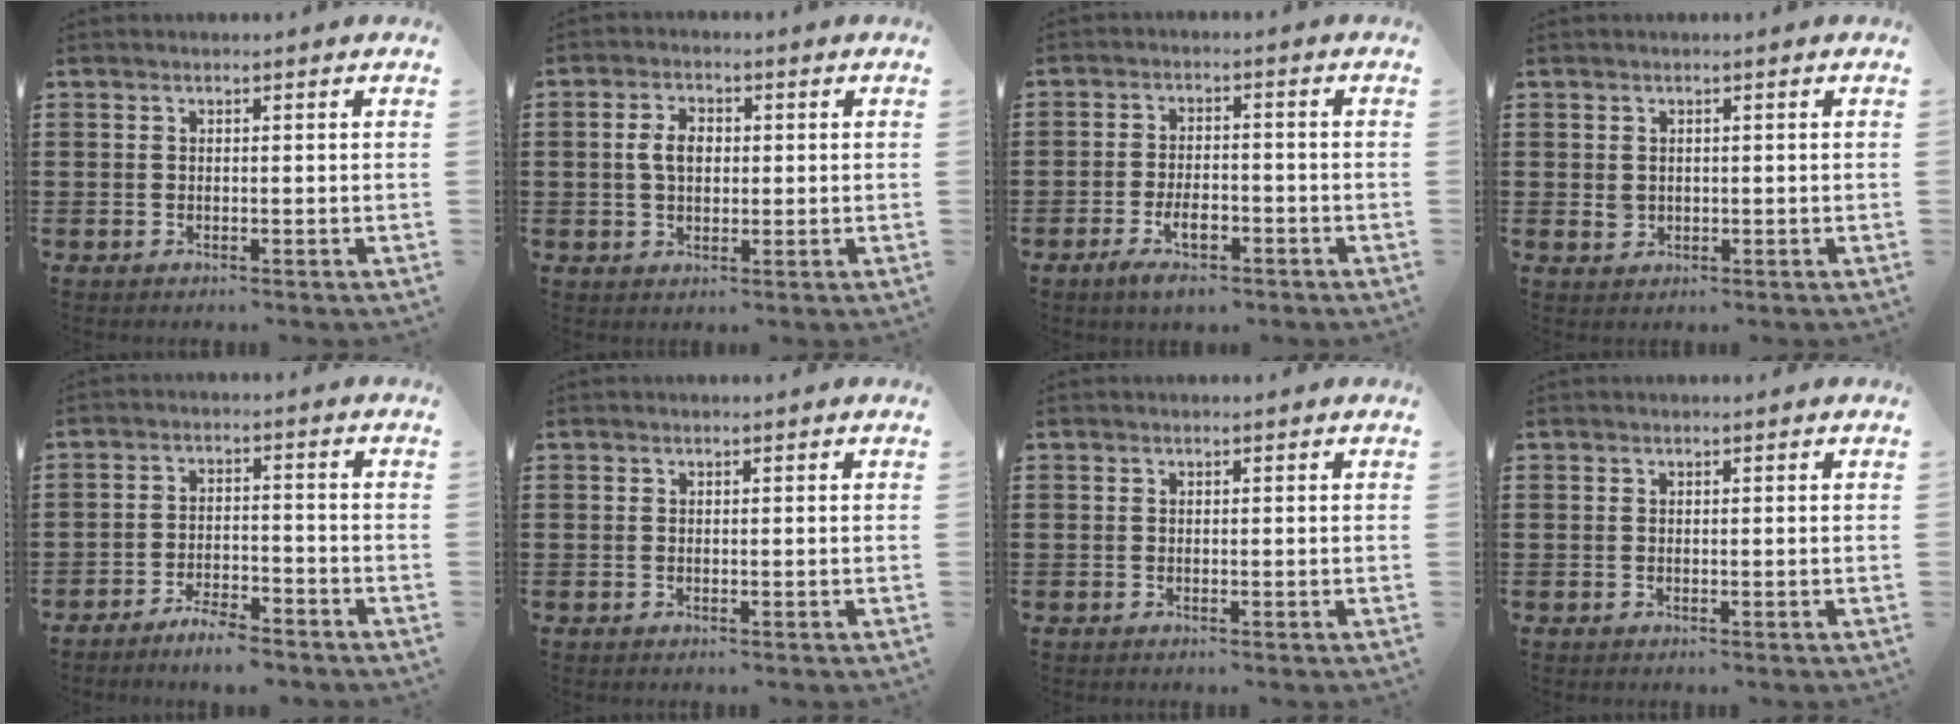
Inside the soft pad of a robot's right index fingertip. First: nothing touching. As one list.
[{"total": 4.0, "force": [0.3, 2.6, 3.1], "torque": [-0.065, 0.014, 0.003]}, {"total": 4.9, "force": [-2.8, 1.9, 3.6], "torque": [-0.072, 0.003, -0.053]}, {"total": 1.4, "force": [0.2, 1.2, 0.6], "torque": [-0.014, 0.007, 0.003]}, {"total": 4.4, "force": [-4.2, 0.4, 1.1], "torque": [-0.021, 0.007, -0.084]}, {"total": 0.0}, {"total": 0.0}, {"total": 0.0}]